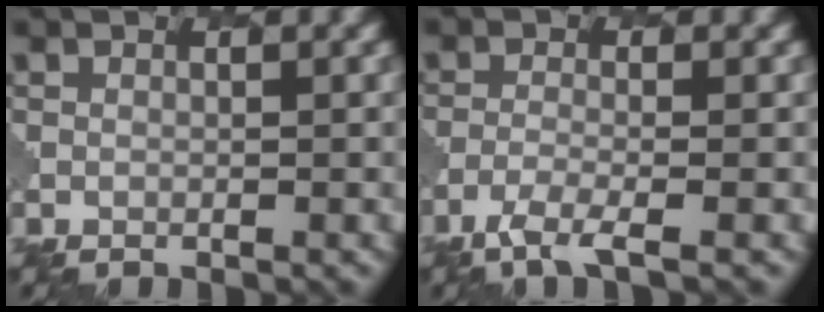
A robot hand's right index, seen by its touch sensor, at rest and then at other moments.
{"total": 3.2, "force": [-2.1, 0.6, 2.3], "torque": [-0.048, -0.006, -0.053]}